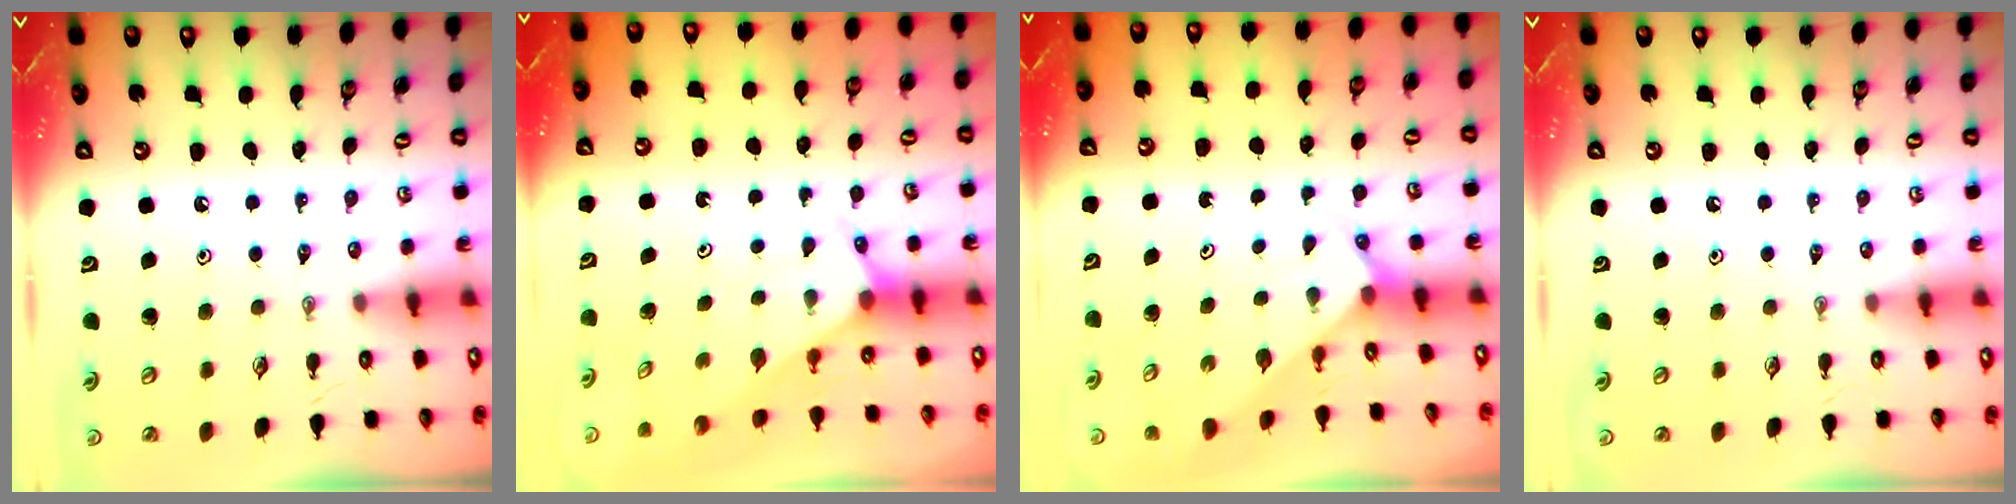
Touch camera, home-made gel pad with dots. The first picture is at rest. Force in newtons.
{"total": 2.7, "press": 2.7, "slide": 0.2}
{"total": 1.9, "press": 1.9, "slide": 0.1}
{"total": 0.0}